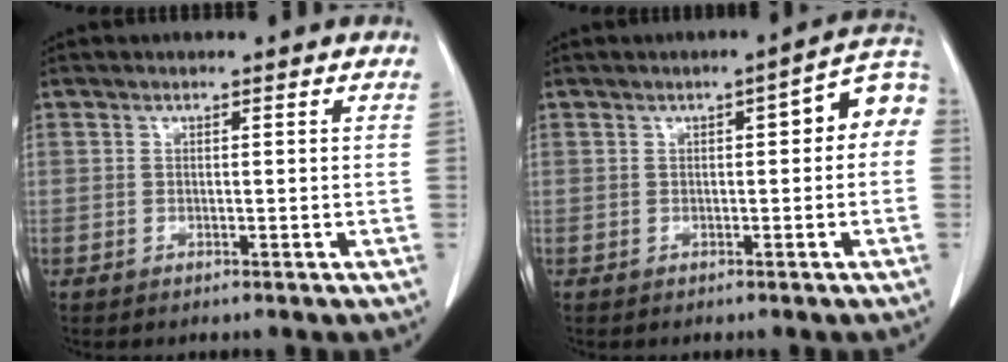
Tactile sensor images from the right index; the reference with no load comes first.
{"total": 6.1, "force": [0.8, 1.7, 5.8], "torque": [-0.066, 0.030, 0.003]}